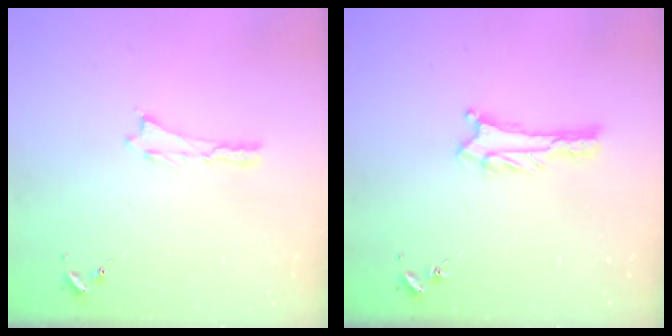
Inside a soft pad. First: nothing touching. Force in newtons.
{"total": 3.3, "press": 3.3, "slide": 0.3}